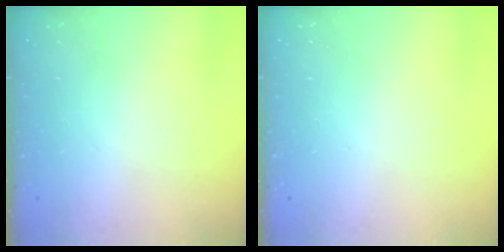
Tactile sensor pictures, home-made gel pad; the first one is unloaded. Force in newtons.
{"total": 0.0}